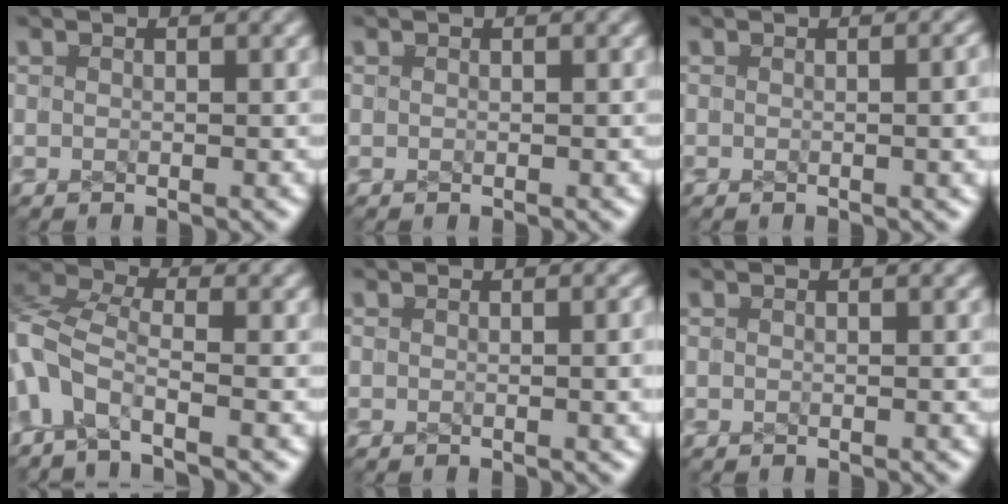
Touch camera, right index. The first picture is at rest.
{"total": 0.0}
{"total": 1.0, "force": [0.1, 0.0, 1.0], "torque": [-0.012, 0.000, 0.005]}
{"total": 6.2, "force": [-1.4, 4.4, 4.3], "torque": [-0.114, -0.022, -0.019]}
{"total": 0.7, "force": [0.1, -0.1, 0.7], "torque": [-0.012, -0.001, 0.005]}
{"total": 0.0}